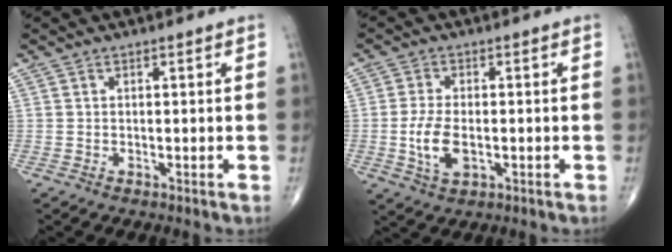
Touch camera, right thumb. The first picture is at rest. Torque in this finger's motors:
{"motor_torque": [-0.24, 0.14, 0.41, 0.34, 0.20]}